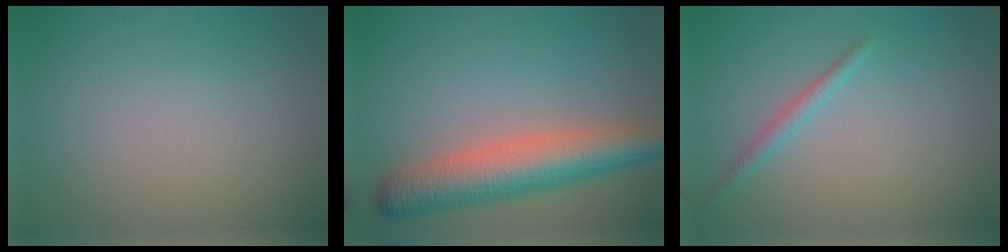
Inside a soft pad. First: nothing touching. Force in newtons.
{"total": 7.3, "press": 7.3, "slide": 0.2}
{"total": 1.4, "press": 1.4, "slide": 0.0}